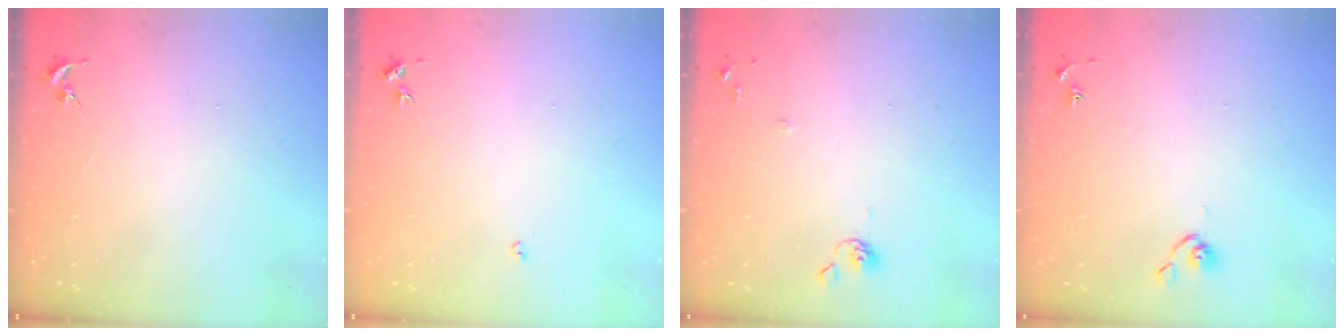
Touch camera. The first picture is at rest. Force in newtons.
{"total": 2.7, "press": 2.7, "slide": 0.5}
{"total": 6.6, "press": 6.6, "slide": 0.6}
{"total": 4.9, "press": 4.9, "slide": 0.7}